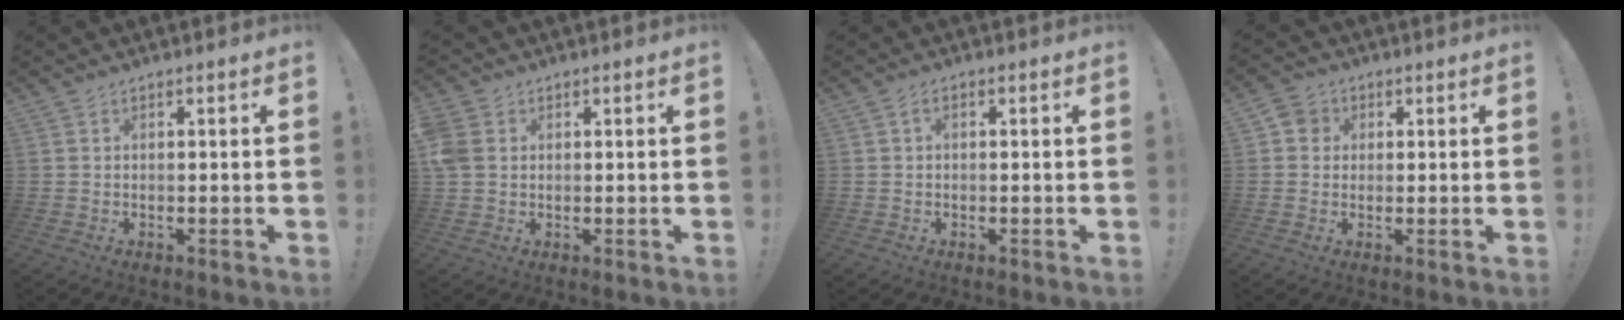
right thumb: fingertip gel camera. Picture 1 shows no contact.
{"total": 5.7, "force": [1.2, 4.6, 3.2], "torque": [-0.068, 0.003, 0.027]}
{"total": 1.2, "force": [-0.3, 0.7, 1.0], "torque": [-0.024, 0.006, -0.005]}
{"total": 4.4, "force": [1.2, 3.9, 1.6], "torque": [-0.023, 0.007, 0.023]}